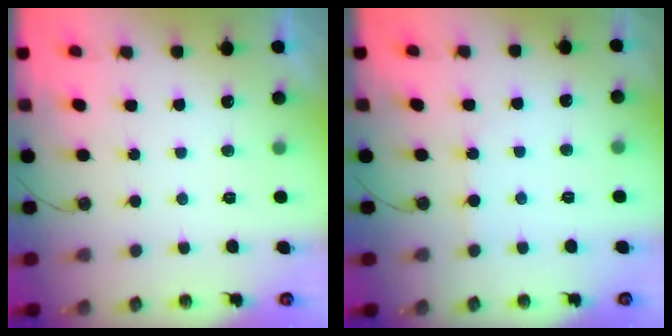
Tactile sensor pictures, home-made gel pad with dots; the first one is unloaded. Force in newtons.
{"total": 2.4, "press": 2.4, "slide": 0.3}